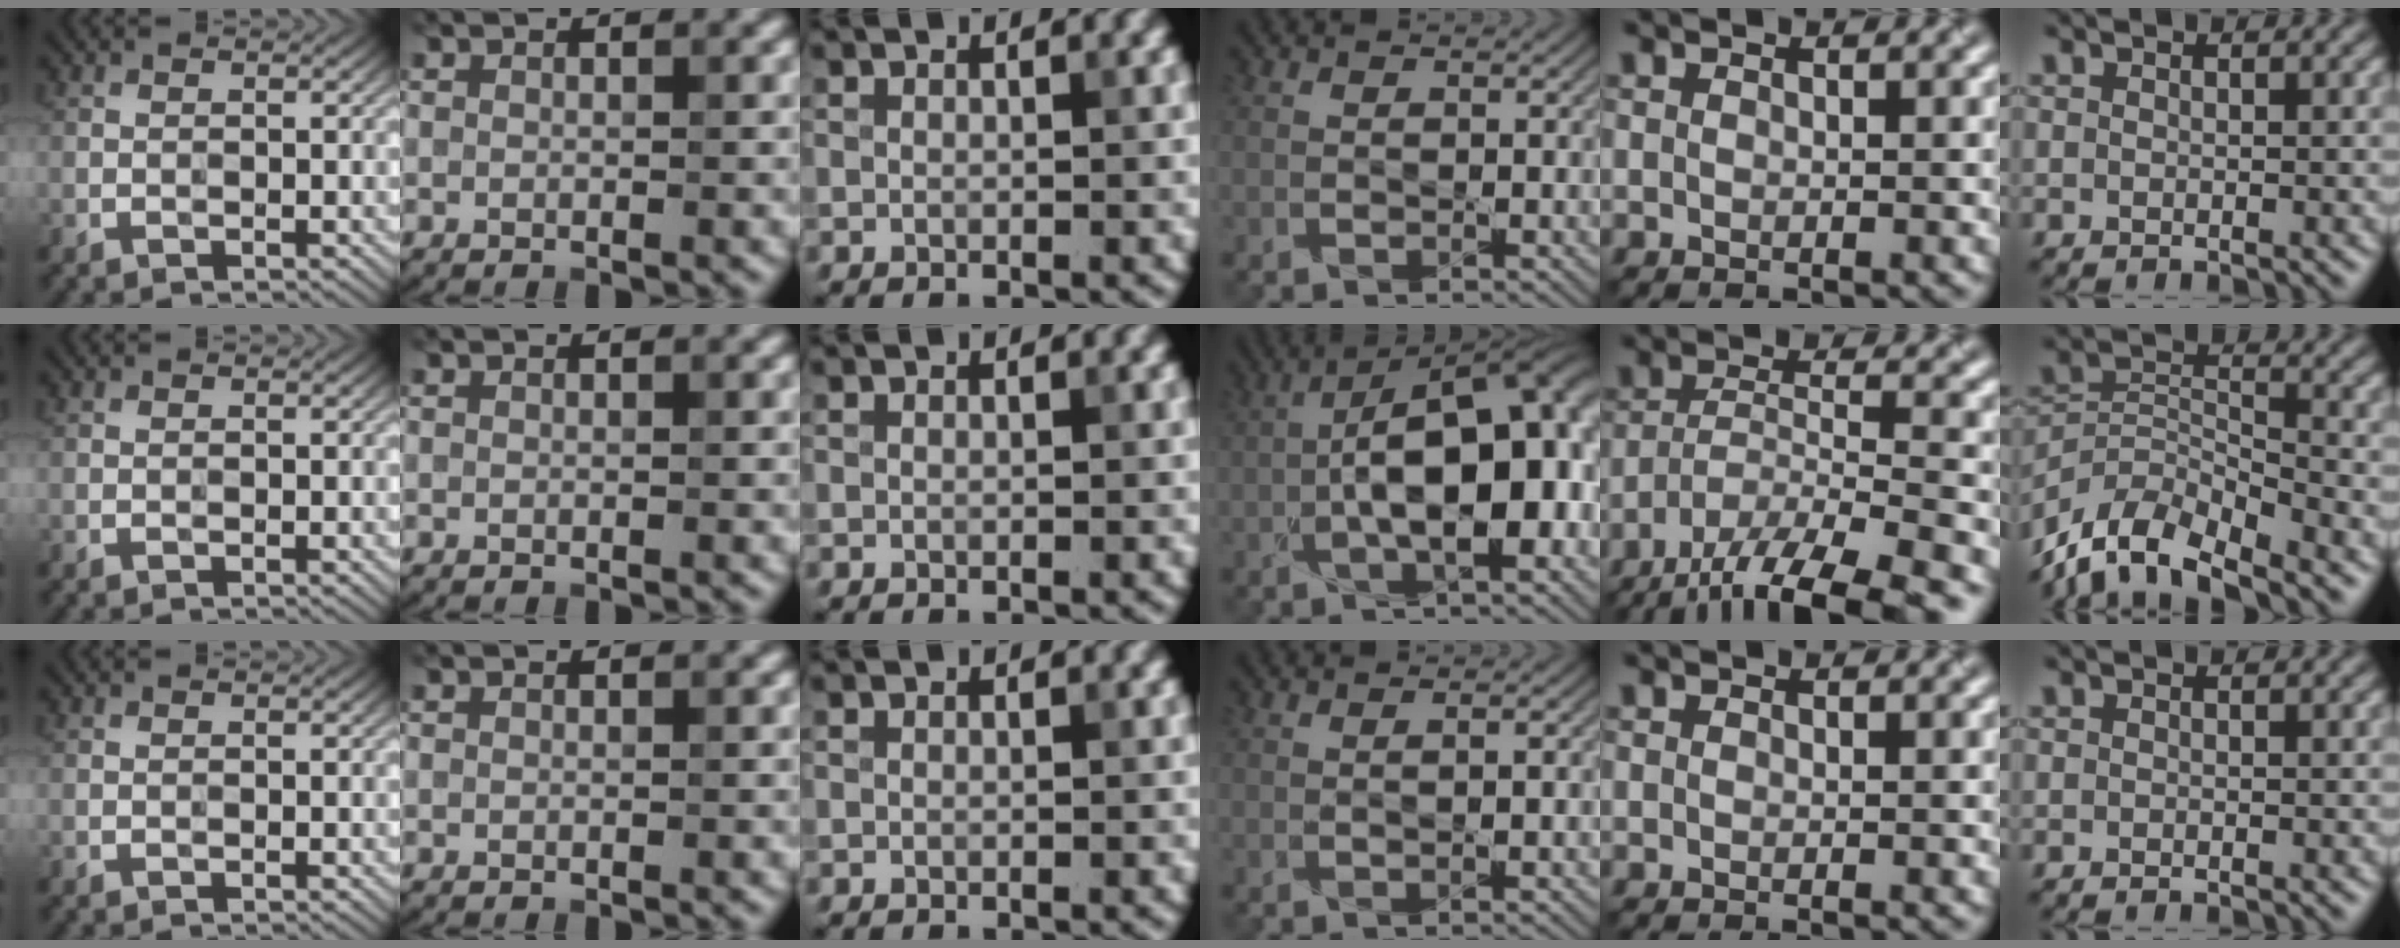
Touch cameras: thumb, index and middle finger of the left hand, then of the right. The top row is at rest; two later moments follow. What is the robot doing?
{"motion": "dispense", "object": "glue bottle"}